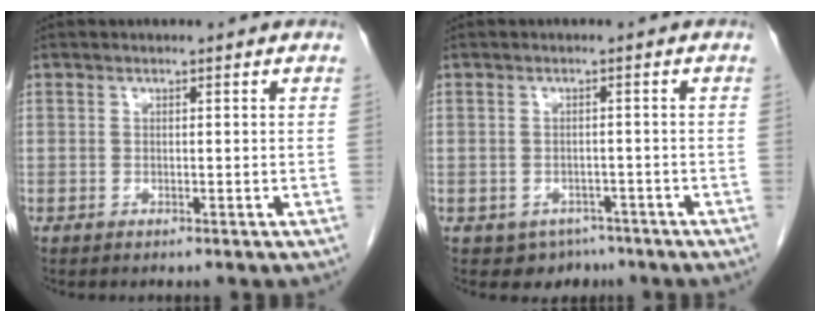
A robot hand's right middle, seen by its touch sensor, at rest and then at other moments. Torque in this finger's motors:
{"motor_torque": [0.33, -0.13, -0.03, -0.02]}